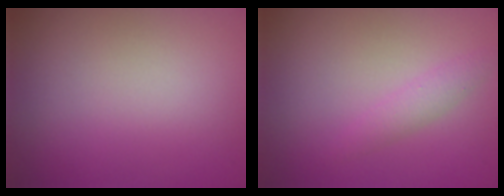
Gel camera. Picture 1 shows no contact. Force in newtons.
{"total": 1.4, "press": 1.4, "slide": 0.0}